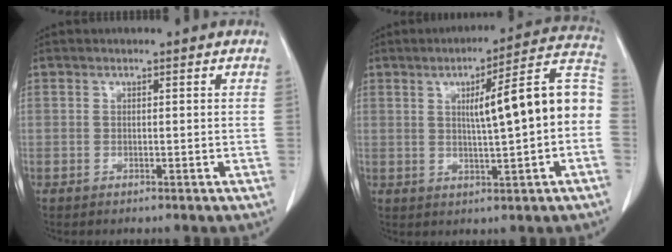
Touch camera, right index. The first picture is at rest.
{"total": 13.6, "force": [0.6, 0.9, 13.6], "torque": [-0.182, 0.034, 0.005]}